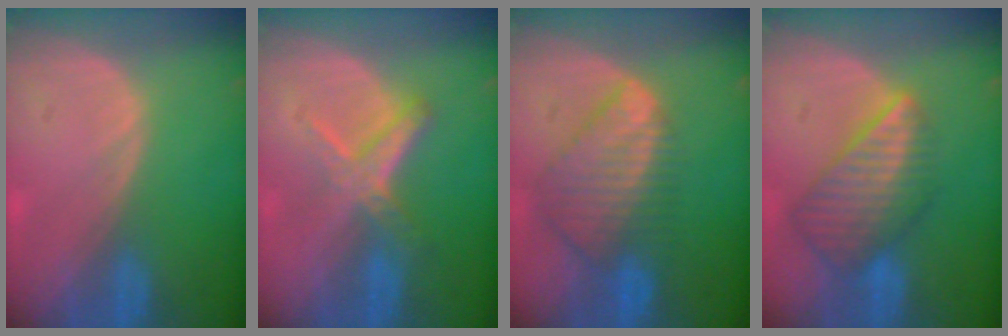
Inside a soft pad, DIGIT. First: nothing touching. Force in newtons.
{"total": 5.8, "press": 5.4, "slide": 1.9}
{"total": 9.0, "press": 7.7, "slide": 4.7}
{"total": 8.7, "press": 7.6, "slide": 4.1}